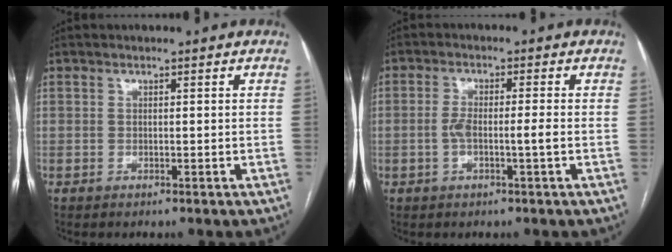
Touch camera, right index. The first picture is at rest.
{"total": 3.9, "force": [-0.9, 0.3, 3.8], "torque": [-0.076, 0.008, -0.015]}